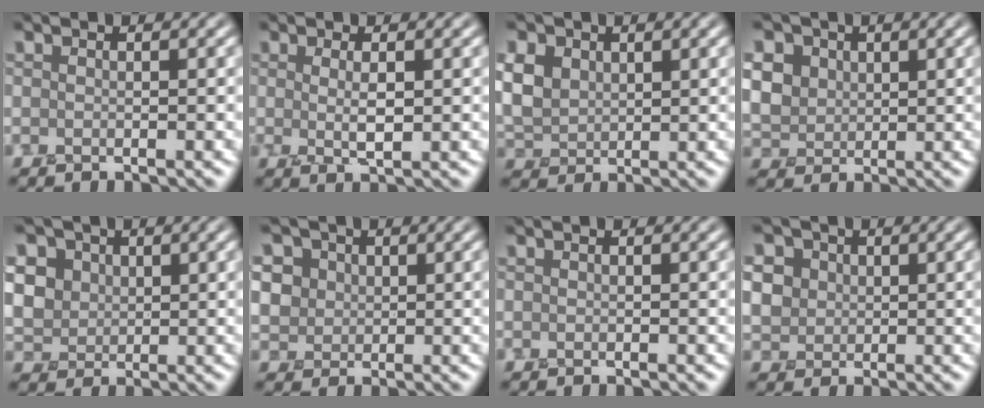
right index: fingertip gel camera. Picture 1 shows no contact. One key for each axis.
{"total": 1.9, "fx": 0.4, "fy": 0.3, "fz": 1.9, "tx": -0.036, "ty": 0.001, "tz": 0.011}
{"total": 3.7, "fx": 2.0, "fy": 2.8, "fz": 1.5, "tx": -0.053, "ty": 0.013, "tz": 0.040}
{"total": 8.3, "fx": 4.0, "fy": 6.4, "fz": 3.4, "tx": -0.096, "ty": 0.033, "tz": 0.069}
{"total": 10.0, "fx": 4.7, "fy": 7.9, "fz": 4.0, "tx": -0.105, "ty": 0.033, "tz": 0.079}
{"total": 6.9, "fx": 3.4, "fy": 5.5, "fz": 2.5, "tx": -0.058, "ty": 0.036, "tz": 0.046}
{"total": 0.0}
{"total": 5.0, "fx": 1.9, "fy": 4.3, "fz": 1.6, "tx": -0.050, "ty": 0.031, "tz": 0.031}